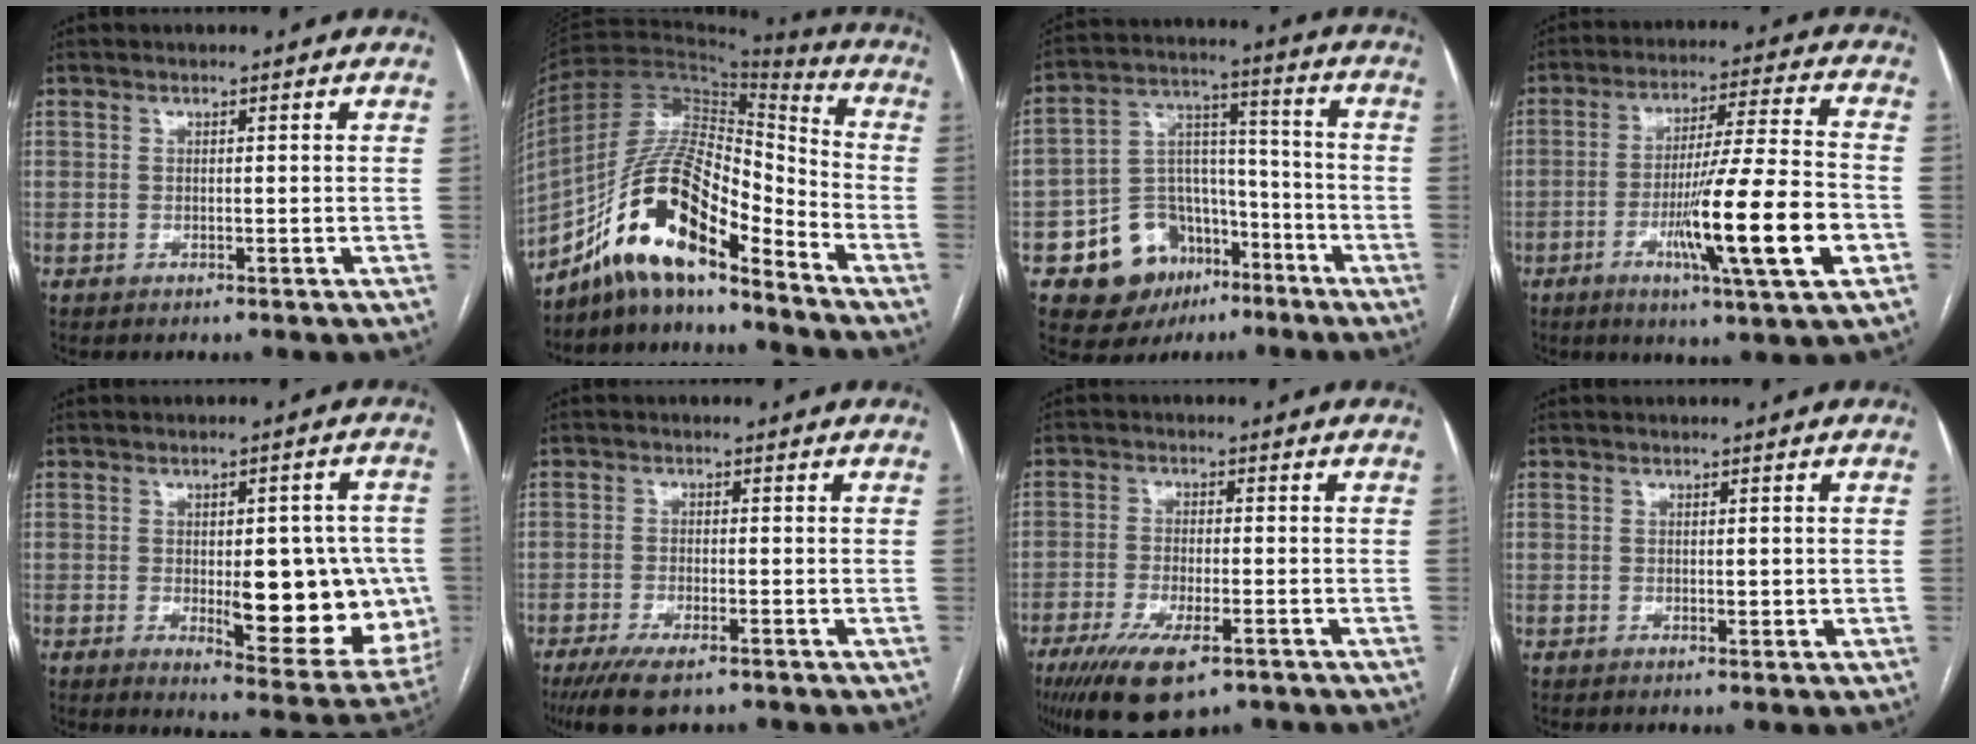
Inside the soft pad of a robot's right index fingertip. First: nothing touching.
{"total": 15.7, "force": [-10.3, 4.0, 11.1], "torque": [-0.215, 0.032, -0.183]}
{"total": 13.3, "force": [-7.0, 10.0, 5.3], "torque": [-0.084, 0.051, -0.103]}
{"total": 16.6, "force": [-5.2, -0.1, 15.8], "torque": [-0.267, -0.017, -0.085]}
{"total": 15.6, "force": [-1.9, 5.6, 14.5], "torque": [-0.146, 0.004, -0.005]}
{"total": 7.2, "force": [-5.2, 2.0, 4.7], "torque": [-0.080, -0.014, -0.085]}
{"total": 11.3, "force": [-7.3, 3.3, 8.0], "torque": [-0.140, -0.022, -0.119]}
{"total": 1.0, "force": [0.0, 0.5, 0.8], "torque": [-0.011, -0.002, 0.001]}